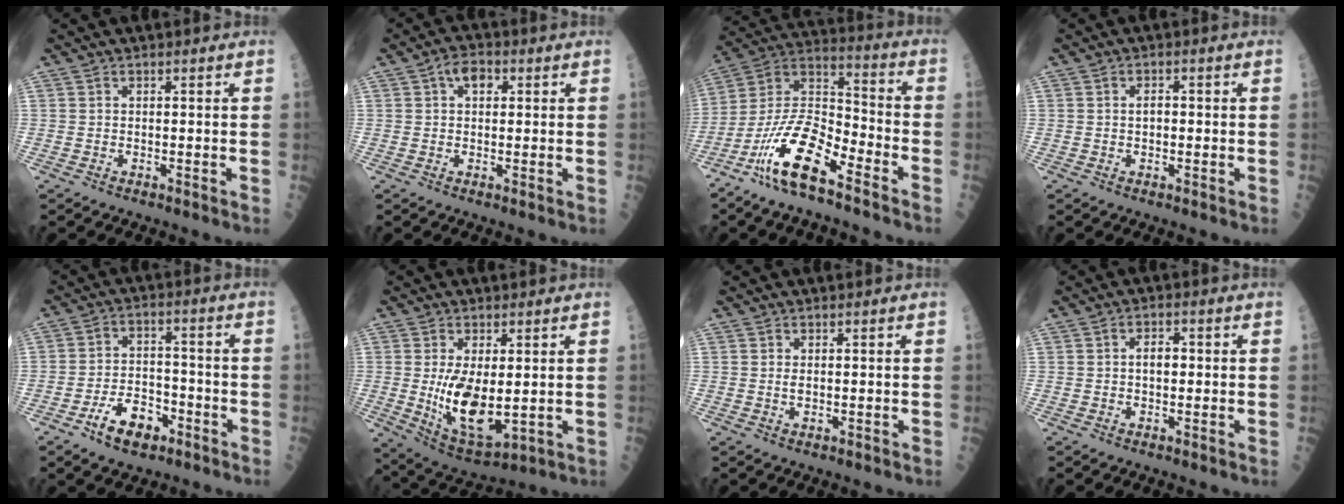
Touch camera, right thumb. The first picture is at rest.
{"total": 4.2, "force": [1.4, 2.7, 3.0], "torque": [-0.031, 0.009, 0.019]}
{"total": 16.6, "force": [-9.7, 5.1, 12.4], "torque": [-0.241, 0.066, -0.188]}
{"total": 2.1, "force": [0.1, 1.2, 1.7], "torque": [-0.025, 0.003, 0.001]}
{"total": 8.9, "force": [-4.8, 5.0, 5.6], "torque": [-0.077, 0.035, -0.080]}
{"total": 12.2, "force": [-0.1, 5.7, 10.8], "torque": [-0.185, -0.024, 0.019]}
{"total": 1.0, "force": [0.2, 0.4, 0.9], "torque": [-0.017, -0.004, 0.006]}
{"total": 3.2, "force": [0.2, 1.9, 2.6], "torque": [-0.036, 0.006, 0.002]}